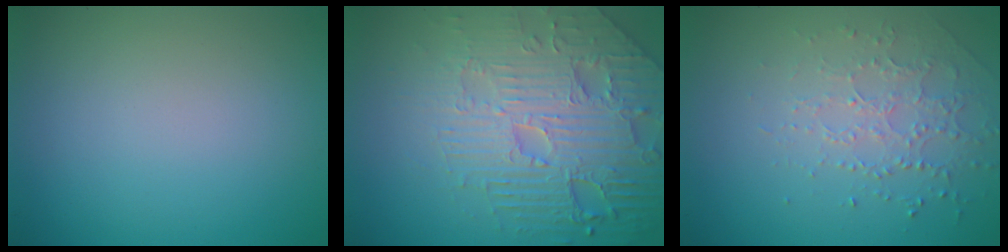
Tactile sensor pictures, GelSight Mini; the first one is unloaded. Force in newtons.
{"total": 7.0, "press": 5.7, "slide": 4.1}
{"total": 1.7, "press": 1.5, "slide": 0.8}